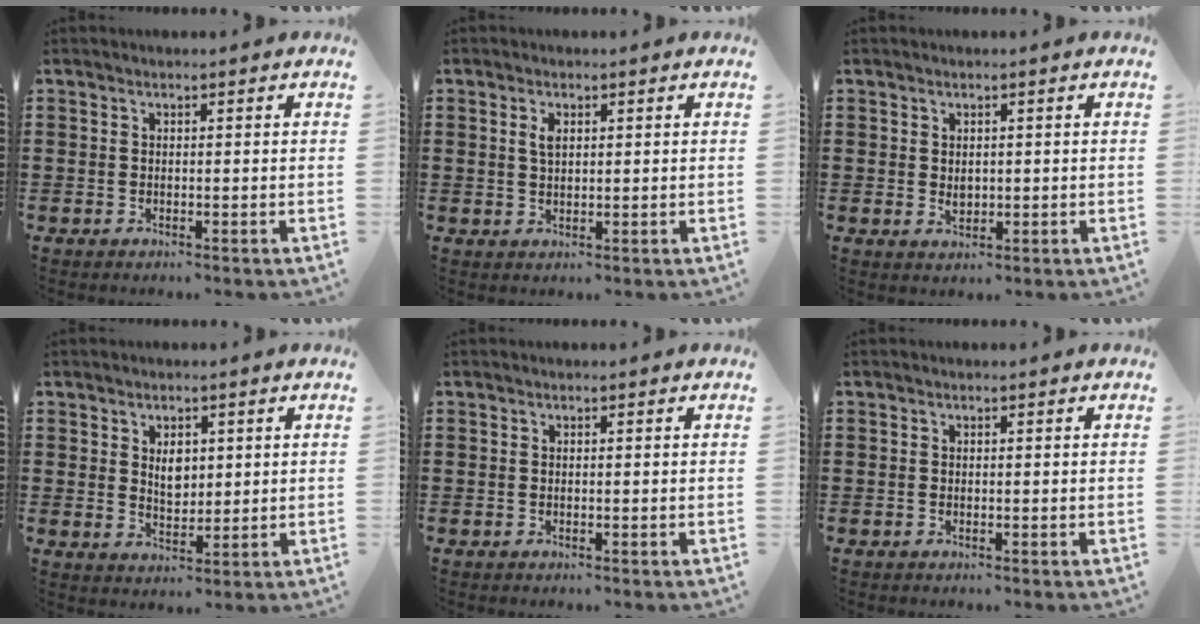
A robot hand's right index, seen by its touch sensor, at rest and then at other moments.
{"total": 2.2, "force": [0.8, 1.0, 1.8], "torque": [-0.038, 0.005, 0.013]}
{"total": 1.3, "force": [0.2, 0.9, 0.8], "torque": [-0.016, 0.005, 0.004]}
{"total": 3.5, "force": [1.3, 2.3, 2.2], "torque": [-0.034, 0.001, 0.020]}
{"total": 0.0}
{"total": 0.0}